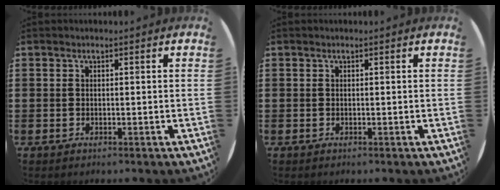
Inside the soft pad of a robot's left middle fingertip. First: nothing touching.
{"total": 0.0}